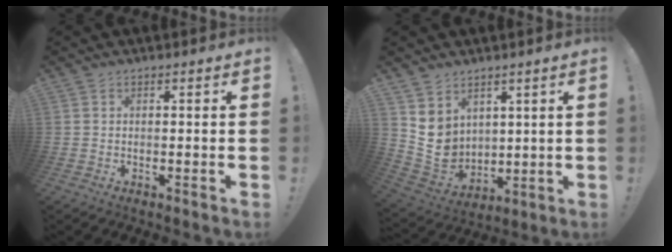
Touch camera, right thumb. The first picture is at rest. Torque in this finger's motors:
{"motor_torque": [1.78, 0.76, 0.63, -0.70, 0.07]}